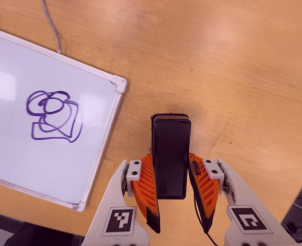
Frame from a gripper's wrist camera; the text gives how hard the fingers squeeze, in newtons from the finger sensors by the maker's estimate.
{"total": 5.3, "left": 3.4, "right": 7.1}